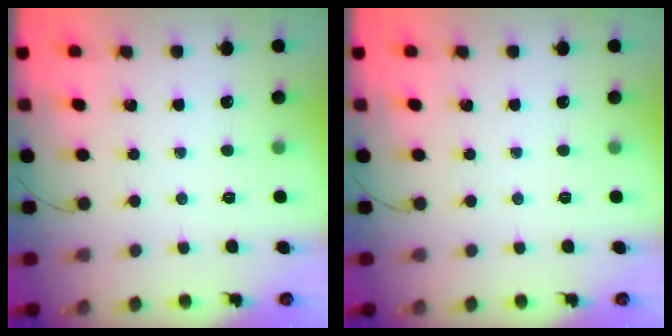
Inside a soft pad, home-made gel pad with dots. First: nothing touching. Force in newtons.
{"total": 0.0}